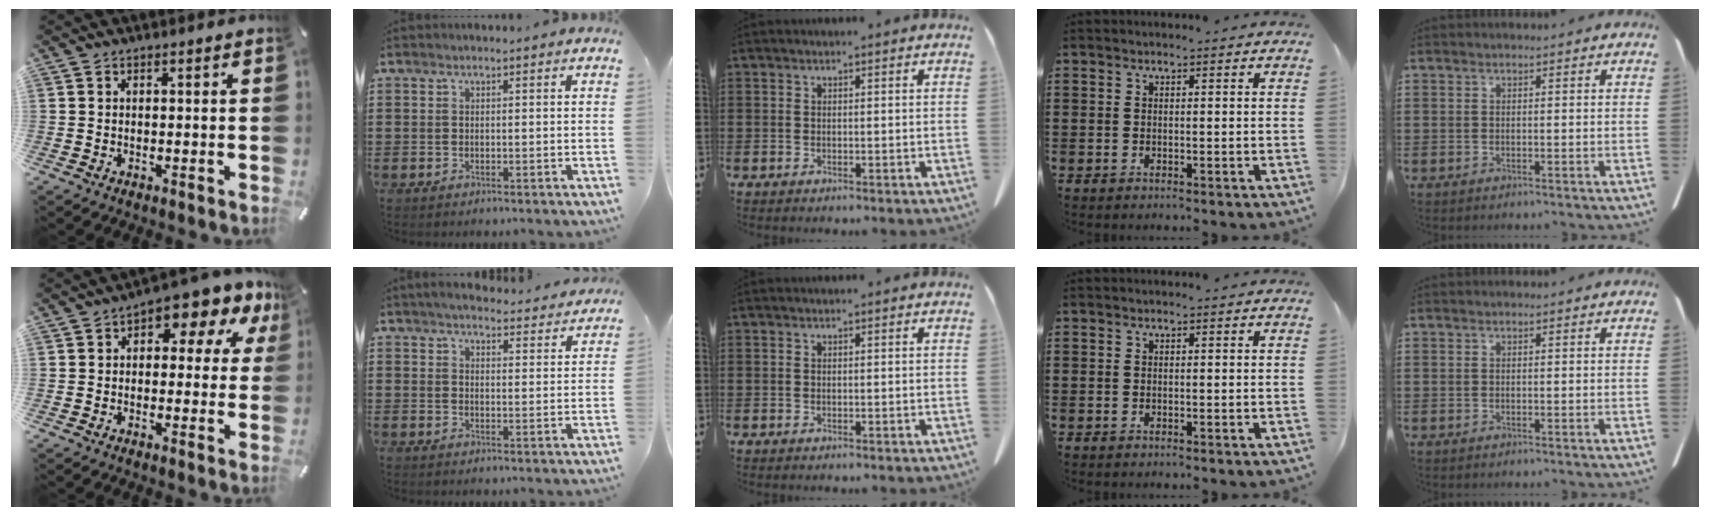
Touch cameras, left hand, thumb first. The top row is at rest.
{"thumb": {"total": 9.1, "force": [4.8, 4.4, 6.4], "torque": [-0.087, -0.033, 0.078]}, "index": {"total": 3.9, "force": [3.9, 0.3, 0.8], "torque": [-0.027, -0.020, 0.068]}}